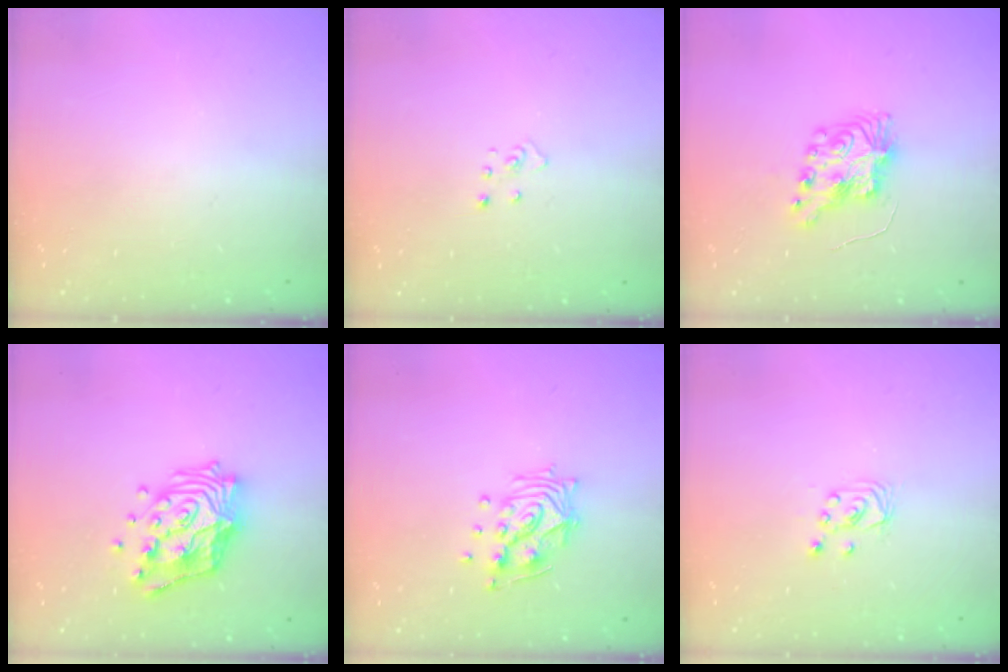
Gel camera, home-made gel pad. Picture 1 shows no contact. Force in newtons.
{"total": 2.9, "press": 2.9, "slide": 0.2}
{"total": 8.4, "press": 8.4, "slide": 0.2}
{"total": 16.3, "press": 16.3, "slide": 1.3}
{"total": 11.5, "press": 11.5, "slide": 0.8}
{"total": 2.4, "press": 2.4, "slide": 0.2}